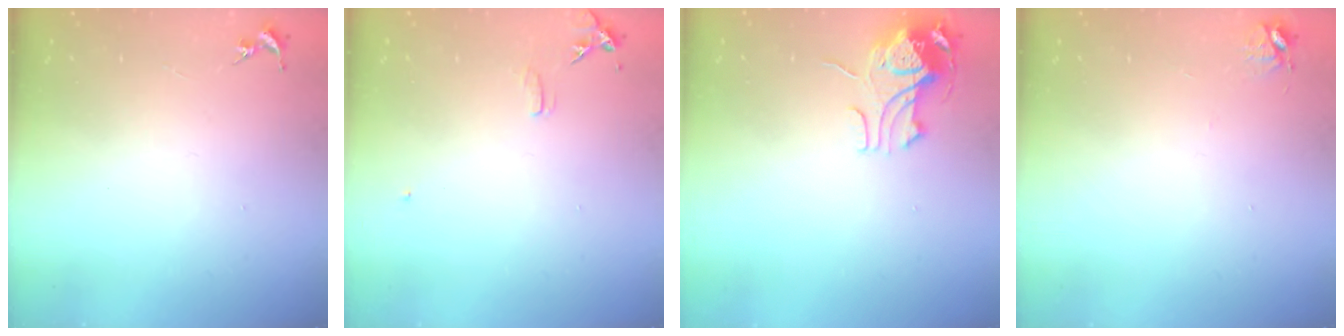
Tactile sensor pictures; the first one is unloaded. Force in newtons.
{"total": 6.3, "press": 6.2, "slide": 0.7}
{"total": 10.6, "press": 10.6, "slide": 0.9}
{"total": 4.7, "press": 4.7, "slide": 0.6}